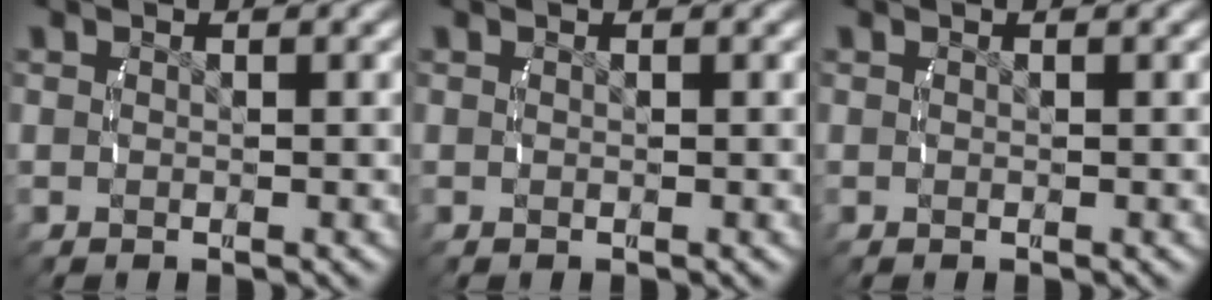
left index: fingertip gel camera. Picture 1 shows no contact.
{"total": 0.0}
{"total": 0.0}